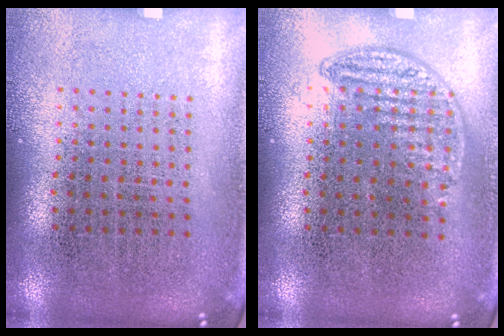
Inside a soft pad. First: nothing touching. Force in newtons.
{"total": 0.8, "press": 0.6, "slide": 0.5}